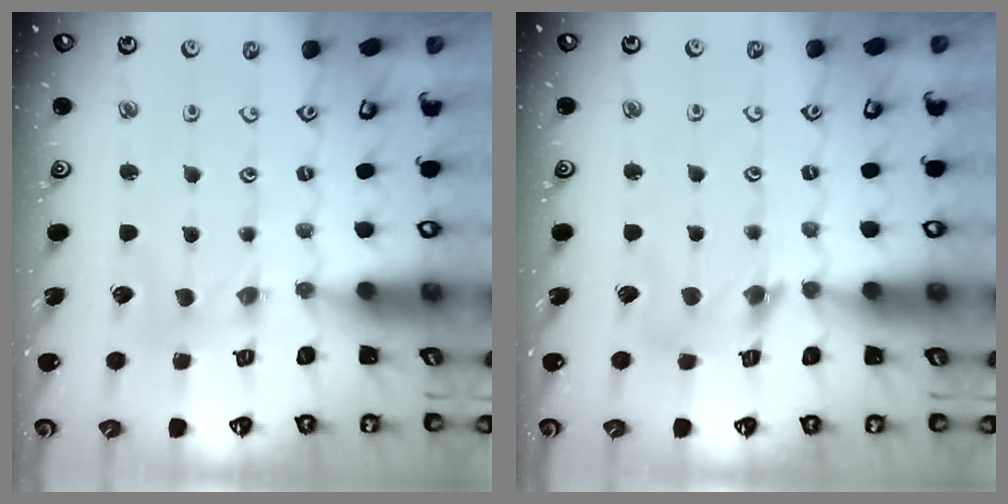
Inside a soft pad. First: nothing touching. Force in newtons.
{"total": 5.5, "press": 5.5, "slide": 0.5}